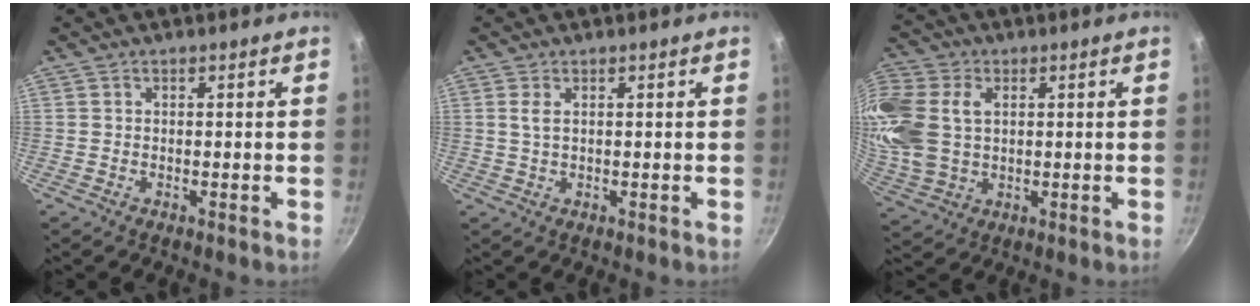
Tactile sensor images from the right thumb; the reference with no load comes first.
{"total": 1.9, "force": [0.6, 0.9, 1.6], "torque": [-0.031, -0.003, 0.012]}
{"total": 17.0, "force": [3.2, 12.4, 11.3], "torque": [-0.259, 0.007, 0.065]}